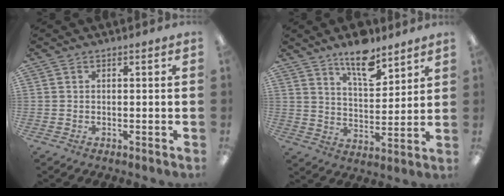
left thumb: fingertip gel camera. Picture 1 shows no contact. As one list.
[{"total": 11.2, "force": [8.8, 4.2, 5.7], "torque": [-0.079, -0.054, 0.151]}]